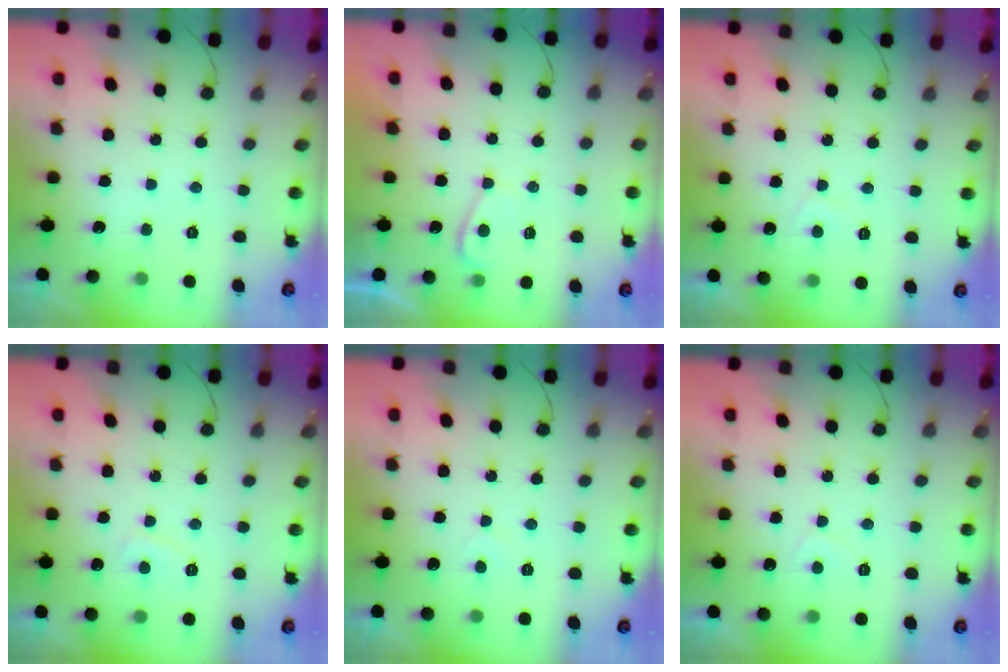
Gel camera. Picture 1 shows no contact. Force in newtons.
{"total": 2.3, "press": 2.2, "slide": 0.8}
{"total": 2.1, "press": 2.0, "slide": 0.5}
{"total": 2.9, "press": 2.9, "slide": 0.5}
{"total": 2.5, "press": 2.4, "slide": 0.5}
{"total": 2.1, "press": 2.0, "slide": 0.5}